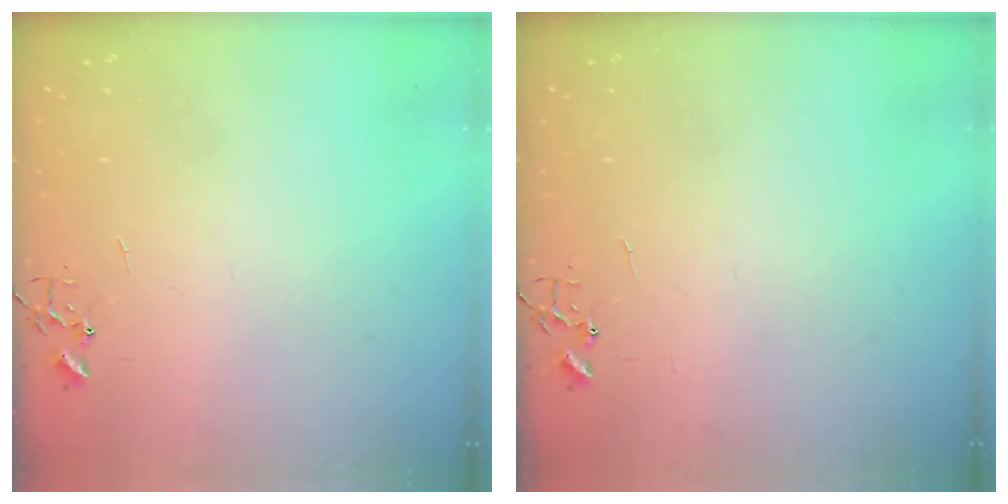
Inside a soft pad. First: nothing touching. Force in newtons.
{"total": 0.0}